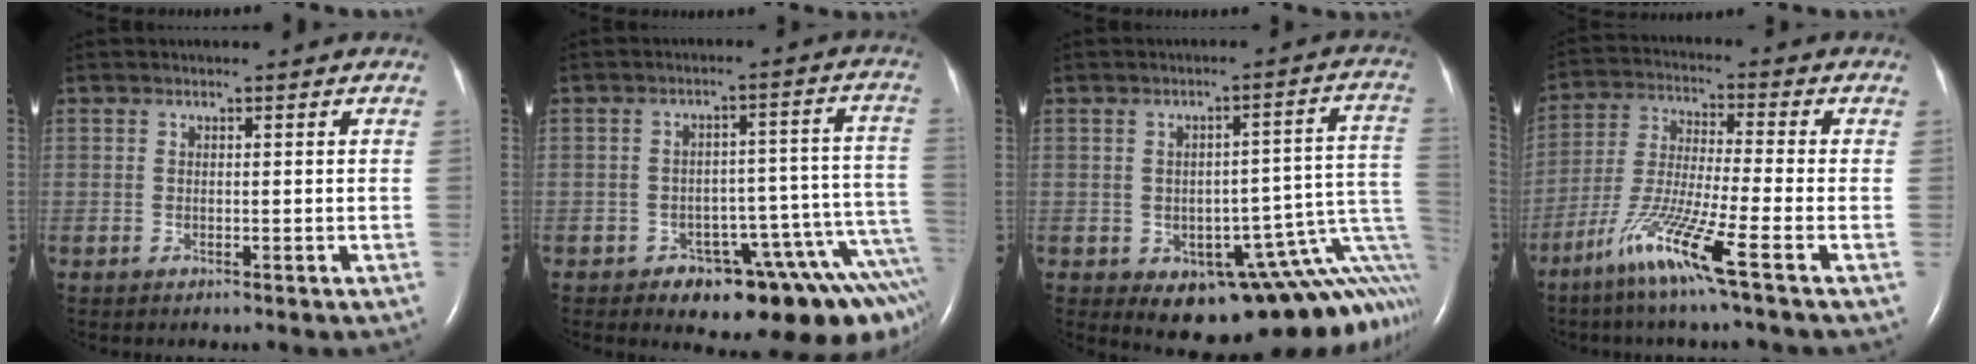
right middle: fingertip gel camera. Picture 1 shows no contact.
{"total": 13.8, "force": [-8.6, 4.4, 9.8], "torque": [-0.042, 0.062, -0.106]}
{"total": 16.9, "force": [-10.6, 6.0, 11.7], "torque": [-0.038, 0.055, -0.121]}
{"total": 11.2, "force": [-6.3, -1.1, 9.1], "torque": [-0.188, -0.030, -0.130]}